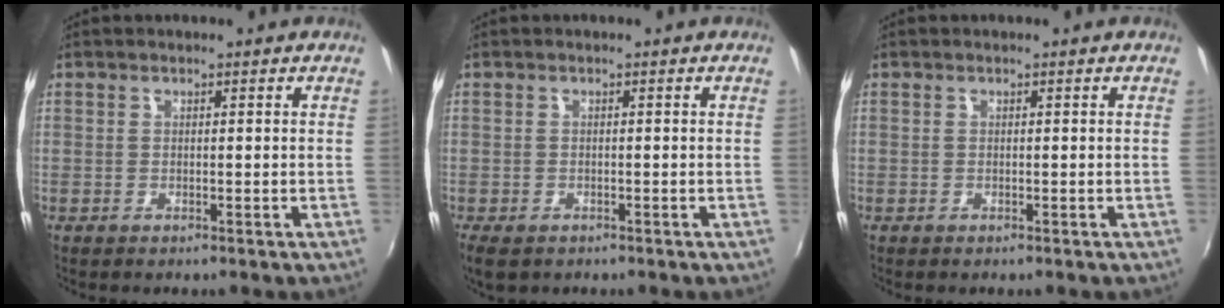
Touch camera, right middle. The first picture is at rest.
{"total": 4.4, "force": [-2.8, 2.4, 2.4], "torque": [-0.055, -0.020, -0.046]}
{"total": 0.0}